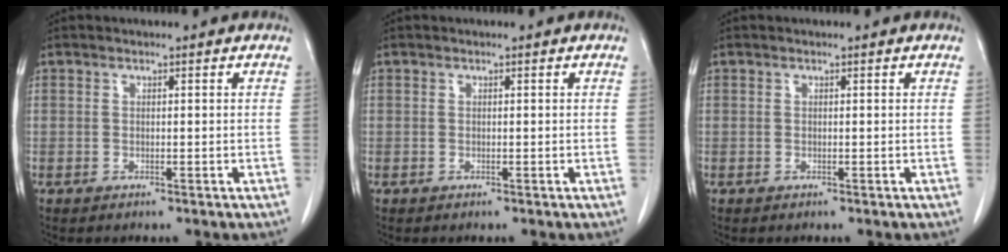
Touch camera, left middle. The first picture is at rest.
{"total": 0.0}
{"total": 0.0}